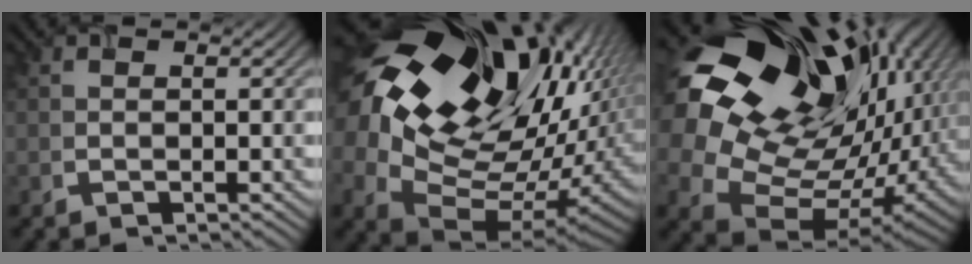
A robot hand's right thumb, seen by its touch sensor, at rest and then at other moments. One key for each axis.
{"total": 21.9, "fx": 6.5, "fy": 14.4, "fz": 15.1, "tx": -0.307, "ty": -0.018, "tz": 0.155}
{"total": 22.9, "fx": 7.7, "fy": 16.7, "fz": 13.6, "tx": -0.338, "ty": -0.004, "tz": 0.176}